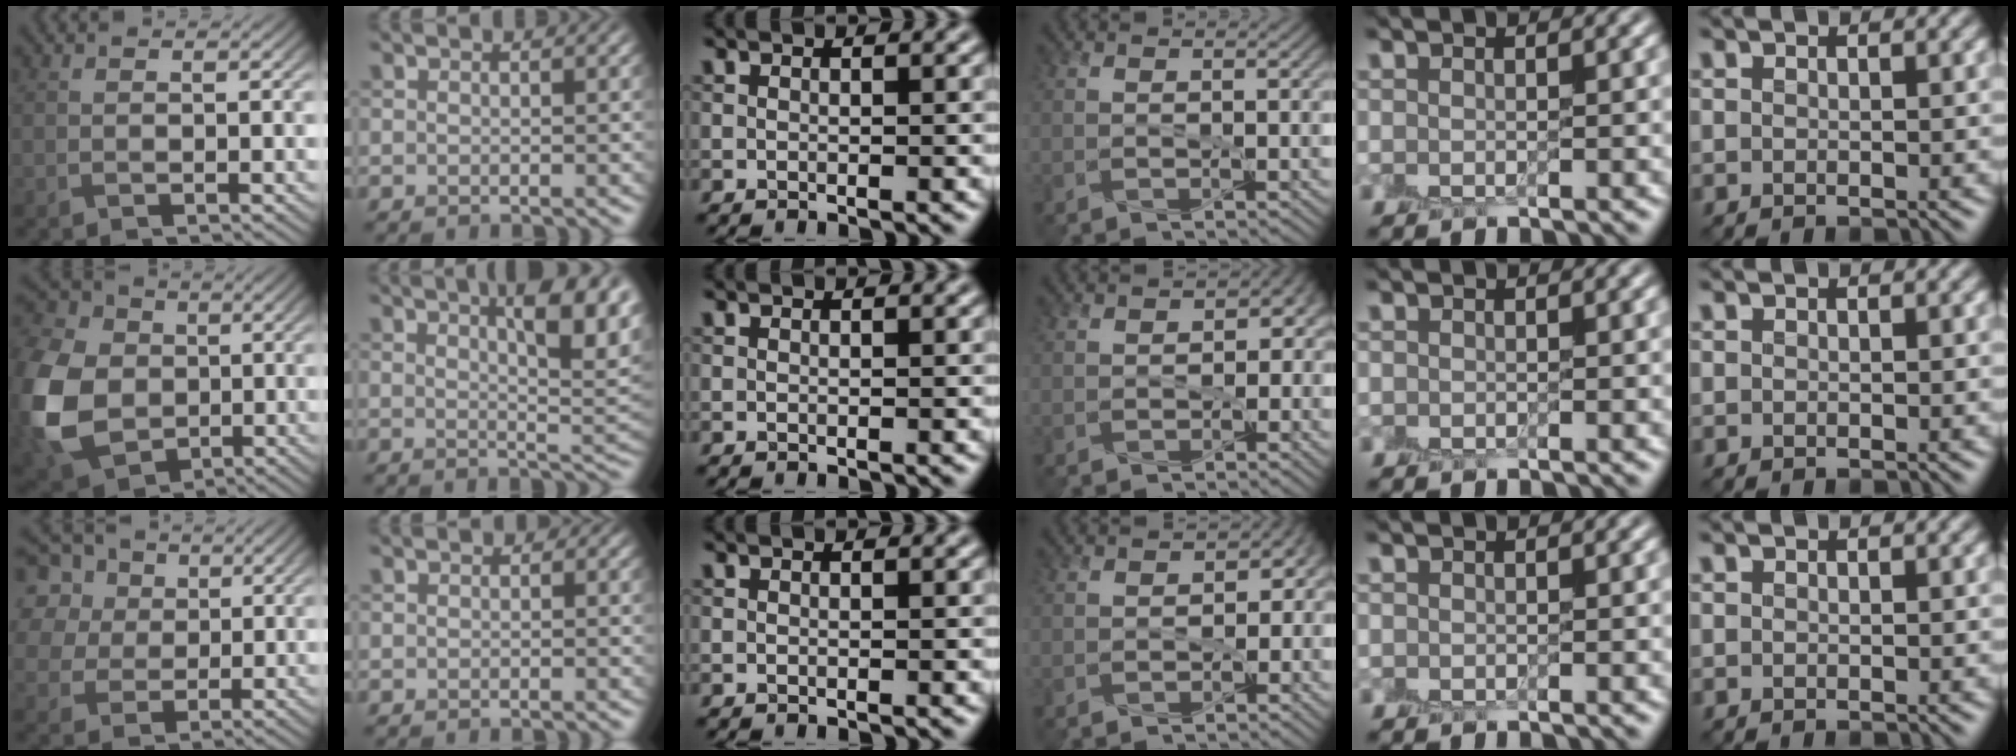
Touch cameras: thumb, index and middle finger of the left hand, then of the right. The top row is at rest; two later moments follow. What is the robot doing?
{"motion": "peel", "object": "lint roller sheet"}